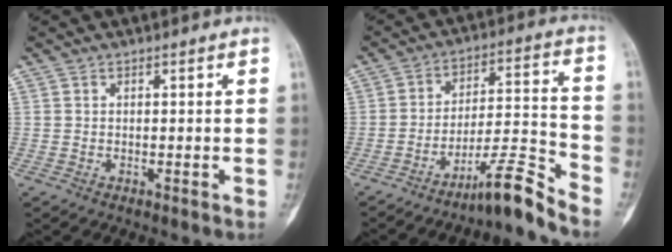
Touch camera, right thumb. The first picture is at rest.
{"total": 9.9, "force": [-8.4, 0.0, 5.2], "torque": [-0.082, 0.093, -0.139]}